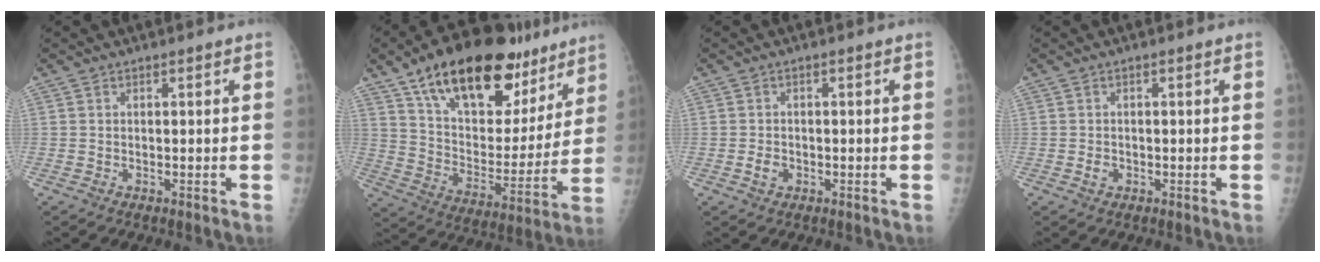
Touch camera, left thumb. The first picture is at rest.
{"total": 27.9, "force": [17.8, 13.4, 16.8], "torque": [-0.223, -0.045, 0.284]}
{"total": 2.1, "force": [-0.7, 1.6, 1.1], "torque": [-0.013, 0.004, -0.011]}
{"total": 1.4, "force": [-0.4, 1.2, 0.7], "torque": [-0.006, 0.002, -0.007]}